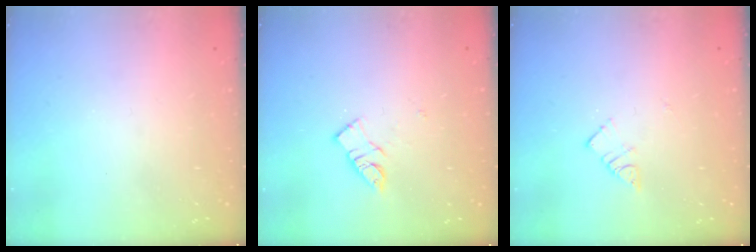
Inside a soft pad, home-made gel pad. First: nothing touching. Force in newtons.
{"total": 9.1, "press": 9.1, "slide": 0.4}
{"total": 4.6, "press": 4.6, "slide": 0.2}